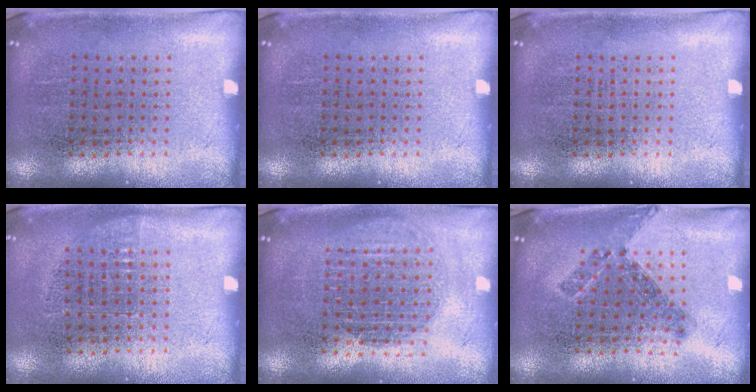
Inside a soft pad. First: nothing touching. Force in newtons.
{"total": 0.0}
{"total": 0.0}
{"total": 0.6, "press": 0.6, "slide": 0.3}
{"total": 1.6, "press": 1.3, "slide": 0.9}
{"total": 0.9, "press": 0.8, "slide": 0.4}